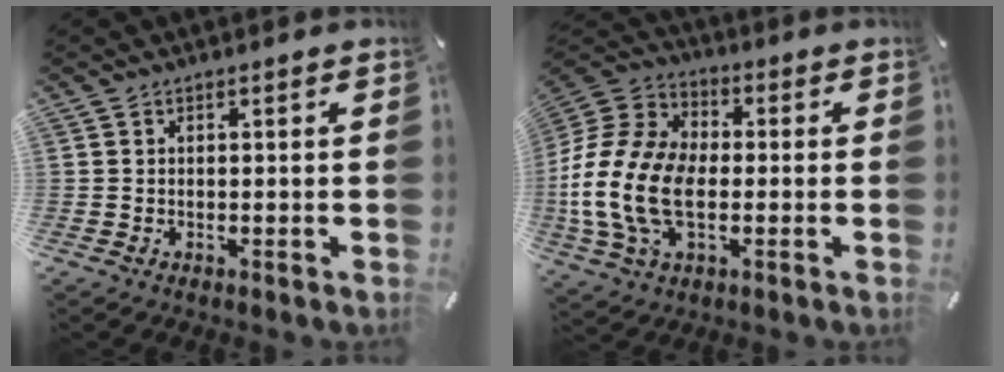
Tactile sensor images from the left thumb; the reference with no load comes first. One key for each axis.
{"total": 18.6, "fx": -4.0, "fy": 12.6, "fz": 13.1, "tx": -0.292, "ty": 0.019, "tz": -0.072}